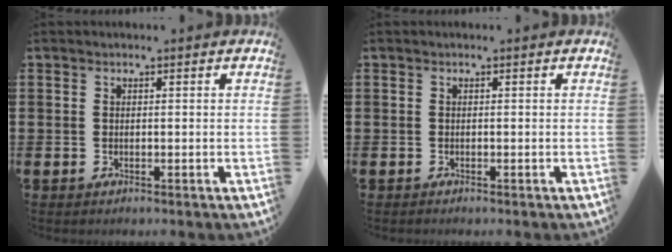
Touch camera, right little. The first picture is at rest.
{"total": 0.0}